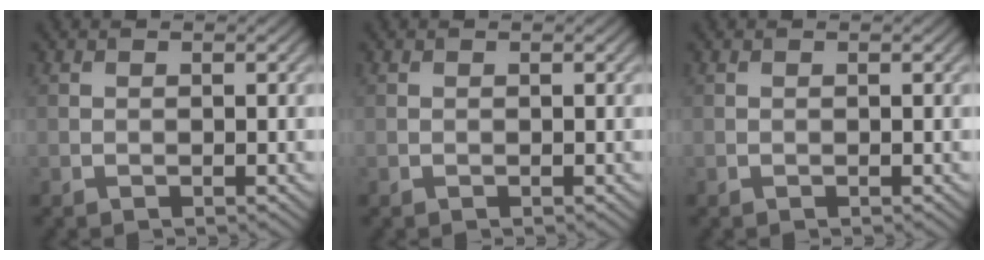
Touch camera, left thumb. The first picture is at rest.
{"total": 0.0}
{"total": 0.0}